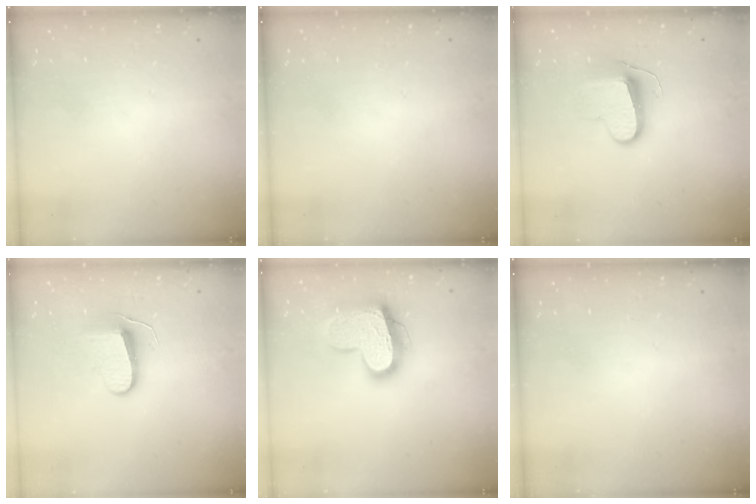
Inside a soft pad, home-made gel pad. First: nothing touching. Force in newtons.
{"total": 0.0}
{"total": 9.4, "press": 9.4, "slide": 0.5}
{"total": 9.6, "press": 9.5, "slide": 0.7}
{"total": 16.6, "press": 16.5, "slide": 1.4}
{"total": 0.0}